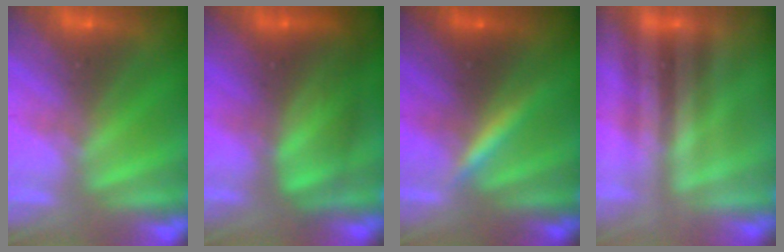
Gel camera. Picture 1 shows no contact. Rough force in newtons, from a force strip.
{"total": 7.8}
{"total": 3.2}
{"total": 2.1}